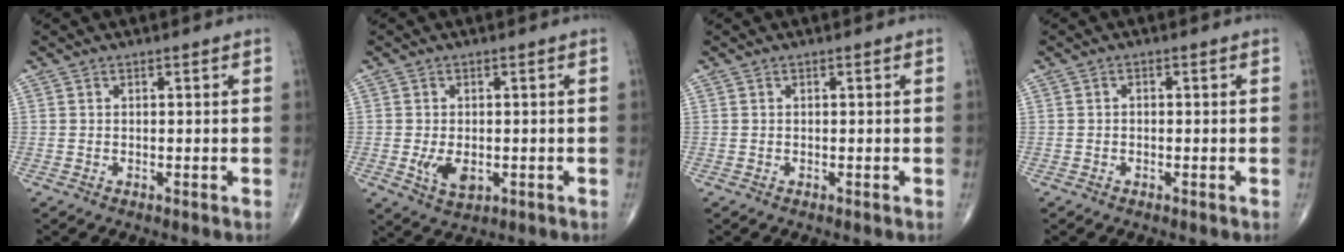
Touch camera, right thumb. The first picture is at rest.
{"total": 5.2, "force": [-1.1, 3.1, 4.0], "torque": [-0.067, -0.008, -0.011]}
{"total": 0.0}
{"total": 0.5, "force": [-0.2, 0.4, 0.3], "torque": [-0.001, -0.001, -0.008]}